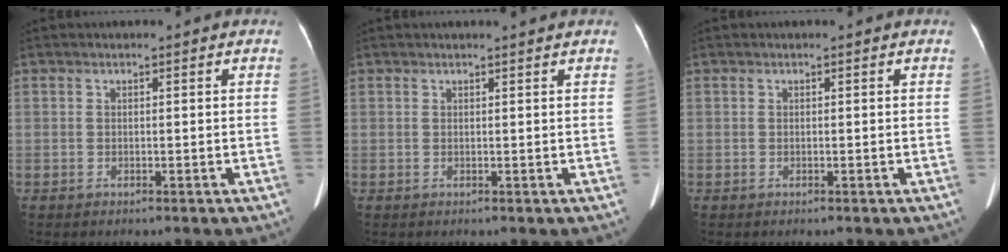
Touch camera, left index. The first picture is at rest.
{"total": 1.2, "force": [1.1, -0.3, 0.3], "torque": [-0.012, -0.003, 0.018]}
{"total": 0.0}